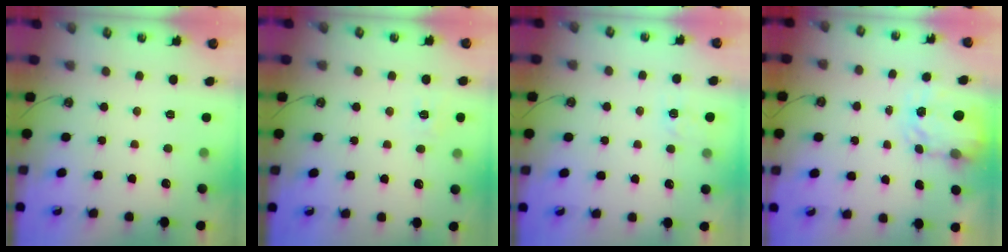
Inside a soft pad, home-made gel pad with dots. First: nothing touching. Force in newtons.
{"total": 6.1, "press": 6.1, "slide": 0.5}
{"total": 3.3, "press": 3.2, "slide": 0.6}
{"total": 3.8, "press": 3.7, "slide": 0.5}